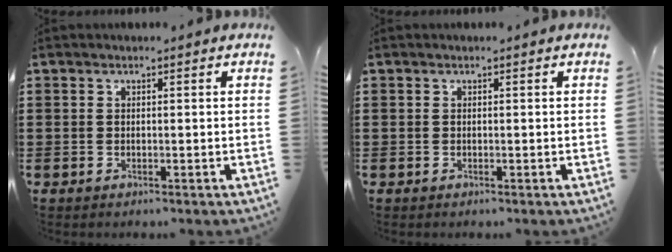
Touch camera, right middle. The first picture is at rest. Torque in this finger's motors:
{"motor_torque": [-0.02, -0.02, 0.05, -0.01]}